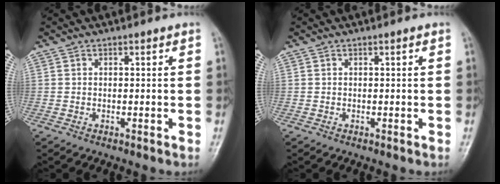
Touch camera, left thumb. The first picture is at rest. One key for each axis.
{"total": 0.0}